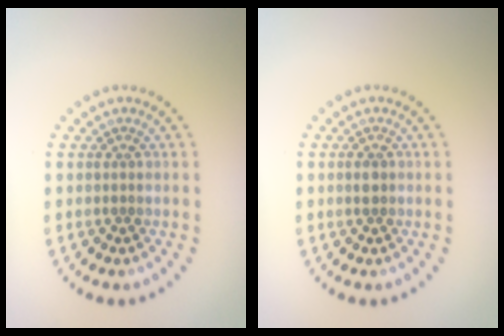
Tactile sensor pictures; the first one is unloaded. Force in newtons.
{"total": 1.2, "press": 1.2, "slide": 0.1}